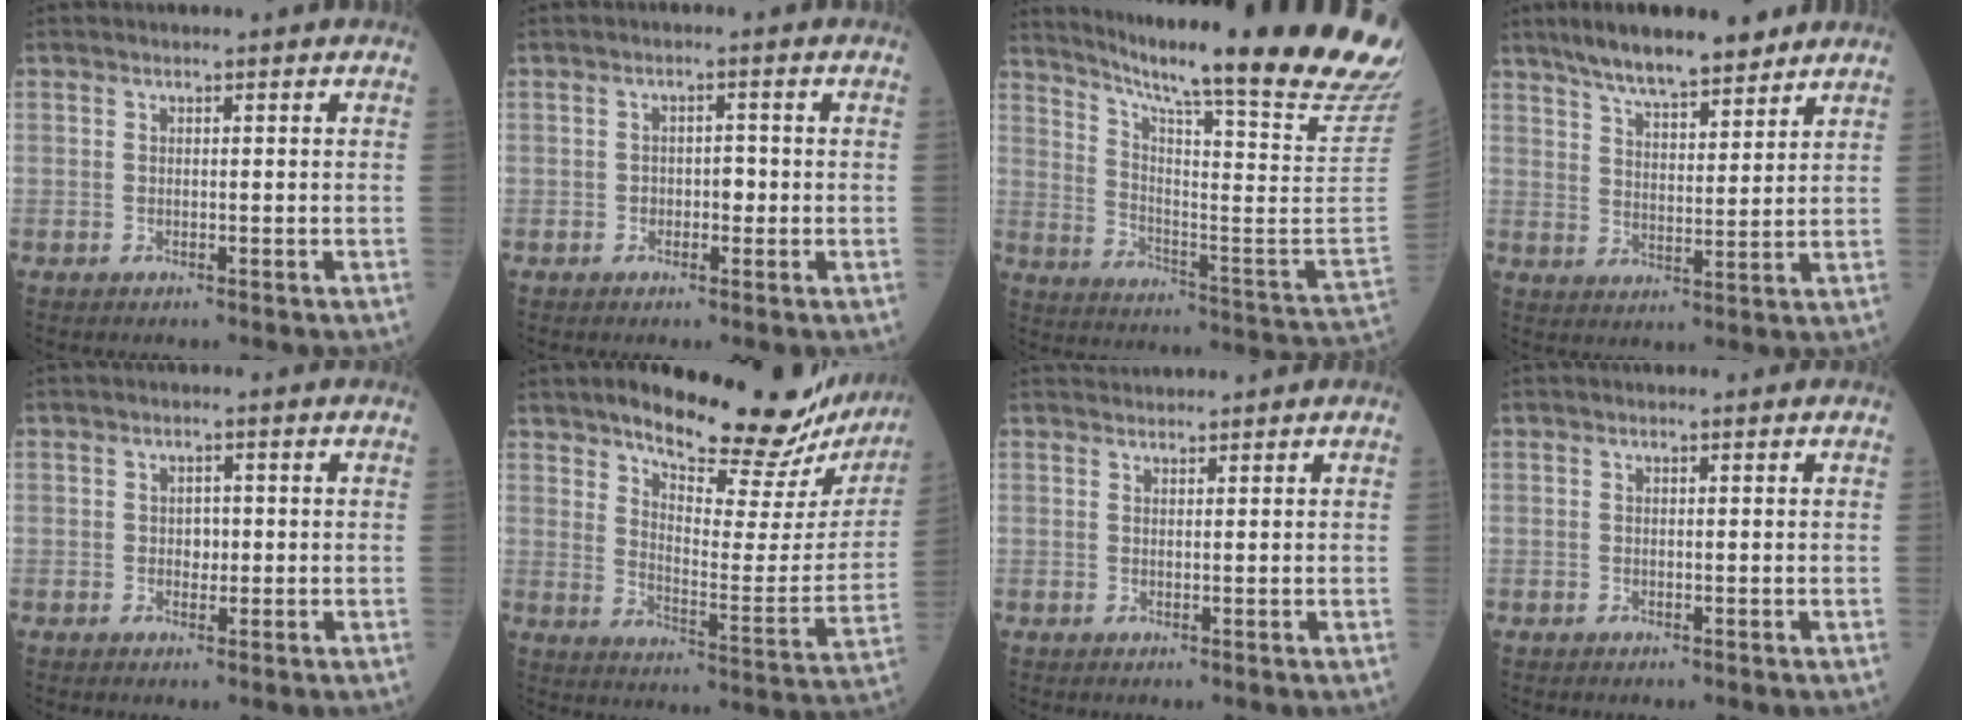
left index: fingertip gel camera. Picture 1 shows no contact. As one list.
[{"total": 2.0, "force": [-0.4, 1.2, 1.5], "torque": [-0.016, 0.006, -0.008]}, {"total": 30.6, "force": [25.7, -0.7, 16.5], "torque": [-0.251, -0.113, 0.341]}, {"total": 11.6, "force": [9.4, 2.3, 6.4], "torque": [-0.105, 0.018, 0.160]}, {"total": 1.6, "force": [0.0, 1.2, 1.1], "torque": [-0.016, 0.002, 0.001]}, {"total": 22.1, "force": [20.0, 4.4, 8.5], "torque": [-0.117, -0.068, 0.256]}, {"total": 2.2, "force": [2.2, 0.0, 0.0], "torque": [-0.006, 0.024, 0.044]}, {"total": 0.0}]